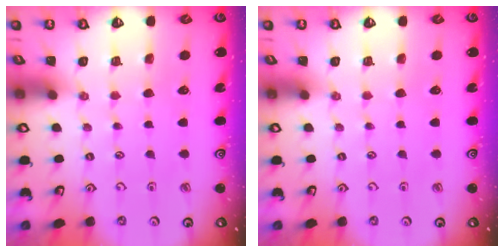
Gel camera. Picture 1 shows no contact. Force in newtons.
{"total": 0.0}